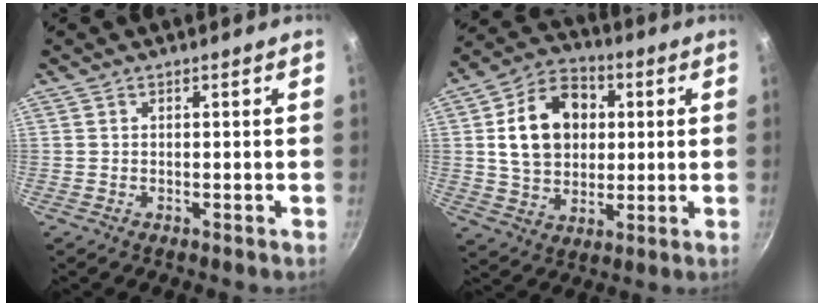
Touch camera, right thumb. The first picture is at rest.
{"total": 15.8, "force": [2.7, 12.0, 10.0], "torque": [-0.142, 0.015, 0.041]}